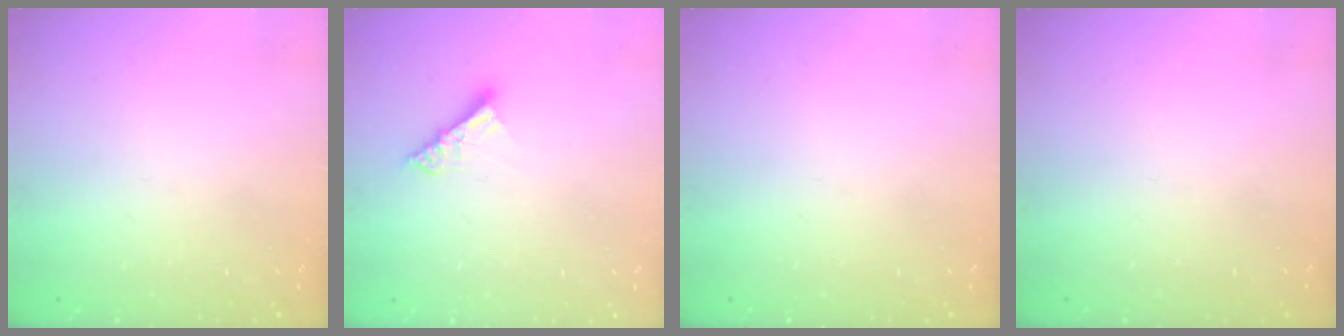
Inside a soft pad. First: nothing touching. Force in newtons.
{"total": 6.1, "press": 6.1, "slide": 0.4}
{"total": 0.0}
{"total": 0.0}